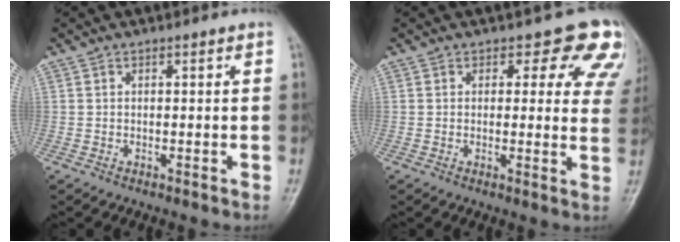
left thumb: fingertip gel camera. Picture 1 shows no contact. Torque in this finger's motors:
{"motor_torque": [0.07, 0.17, 0.15, -0.17, 0.04]}